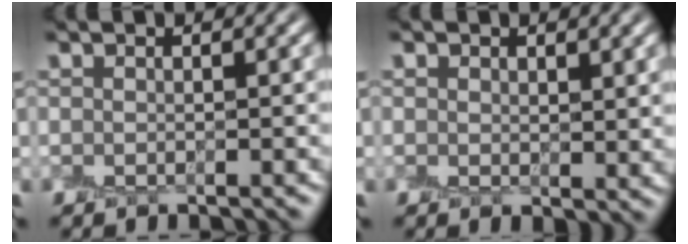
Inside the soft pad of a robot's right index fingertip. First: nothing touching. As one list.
[{"total": 1.9, "force": [0.9, 1.1, 1.2], "torque": [-0.015, -0.006, 0.021]}]